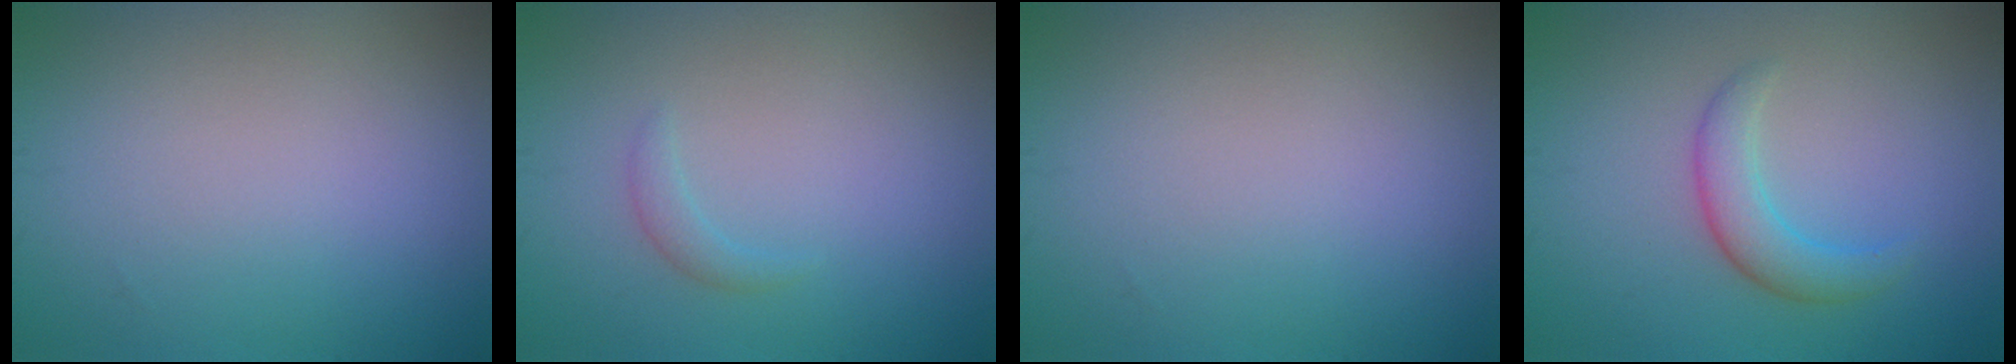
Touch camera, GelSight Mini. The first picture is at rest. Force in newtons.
{"total": 0.9, "press": 0.9, "slide": 0.1}
{"total": 0.0}
{"total": 2.9, "press": 2.9, "slide": 0.2}